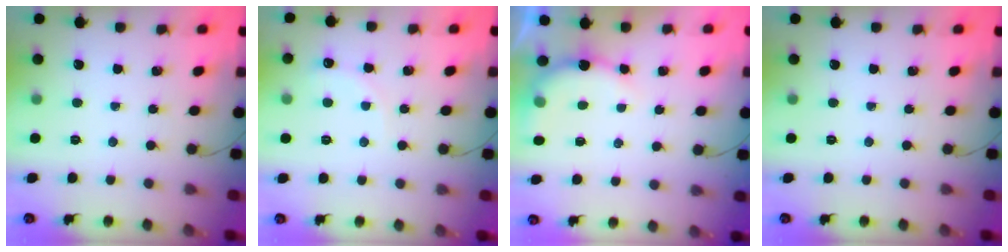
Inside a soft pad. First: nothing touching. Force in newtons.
{"total": 4.5, "press": 4.4, "slide": 1.0}
{"total": 6.9, "press": 6.9, "slide": 0.2}
{"total": 0.0}